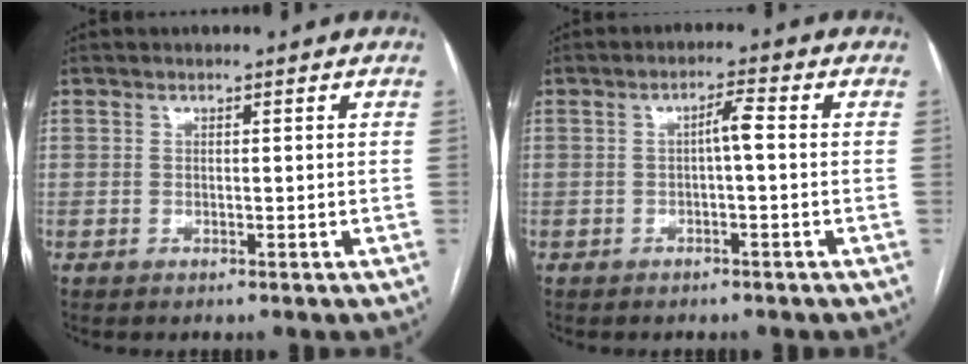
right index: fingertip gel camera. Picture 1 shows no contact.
{"total": 2.7, "force": [0.0, 0.3, 2.7], "torque": [-0.044, 0.006, -0.001]}